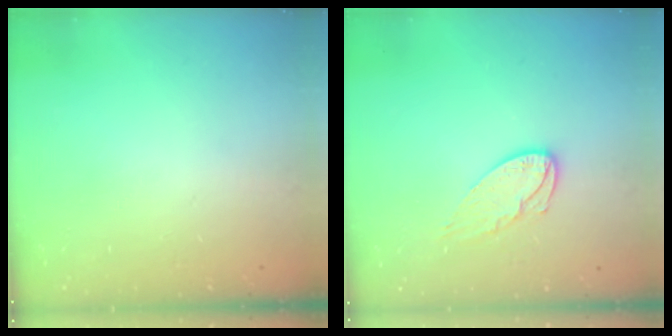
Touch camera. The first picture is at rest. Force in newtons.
{"total": 9.1, "press": 9.1, "slide": 0.5}